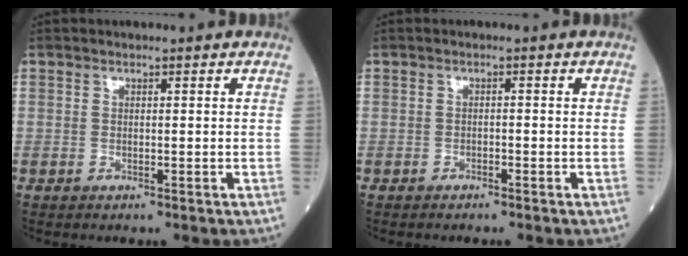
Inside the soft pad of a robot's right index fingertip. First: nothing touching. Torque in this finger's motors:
{"motor_torque": [-0.08, 0.15, -0.04, -0.01]}